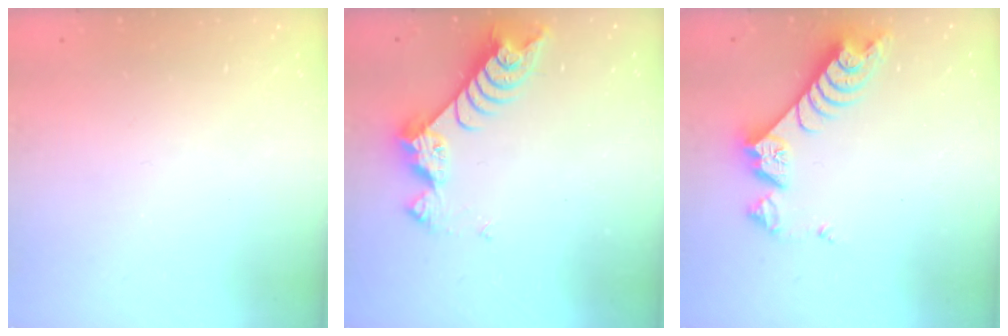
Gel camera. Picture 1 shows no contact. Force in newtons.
{"total": 7.3, "press": 7.3, "slide": 0.9}
{"total": 8.5, "press": 8.4, "slide": 1.0}